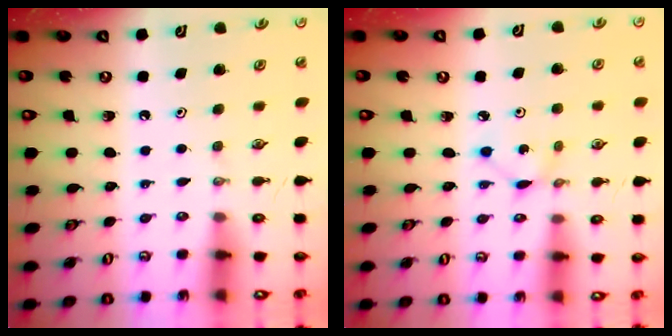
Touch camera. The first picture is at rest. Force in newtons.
{"total": 1.3, "press": 1.3, "slide": 0.1}